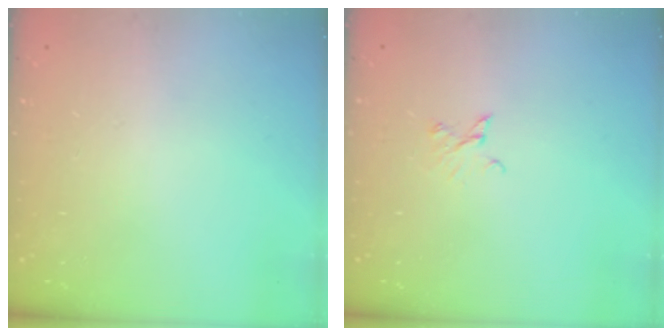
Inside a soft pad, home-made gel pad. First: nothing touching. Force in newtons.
{"total": 2.1, "press": 2.1, "slide": 0.3}